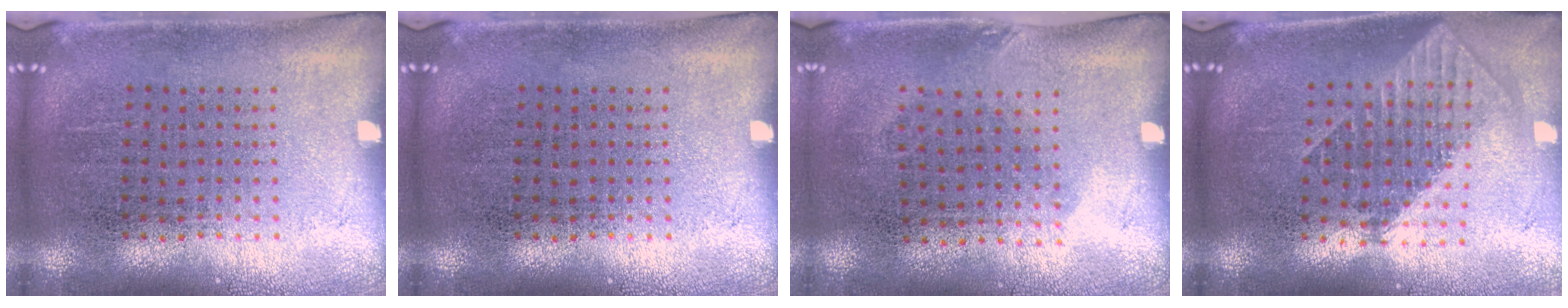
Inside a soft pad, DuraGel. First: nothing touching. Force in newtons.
{"total": 0.0}
{"total": 0.8, "press": 0.7, "slide": 0.5}
{"total": 1.8, "press": 1.5, "slide": 1.1}